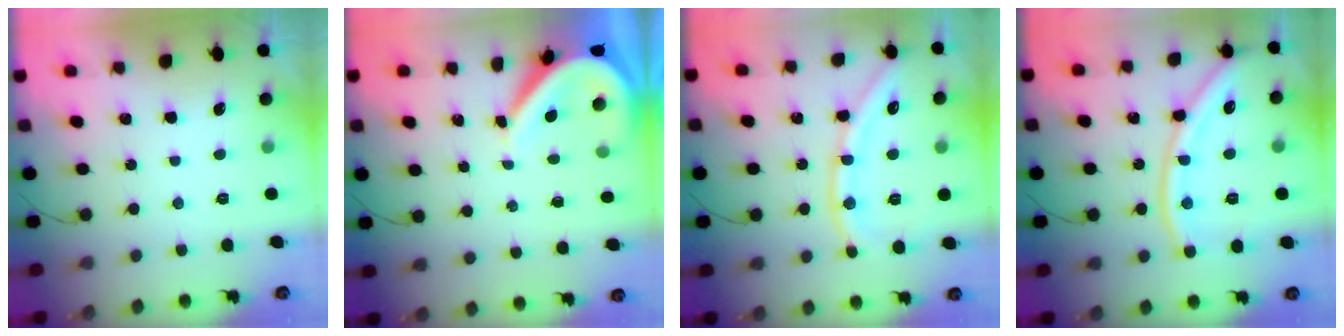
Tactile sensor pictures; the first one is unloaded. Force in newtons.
{"total": 7.1, "press": 7.1, "slide": 1.0}
{"total": 10.6, "press": 10.5, "slide": 1.1}
{"total": 12.8, "press": 12.7, "slide": 1.4}